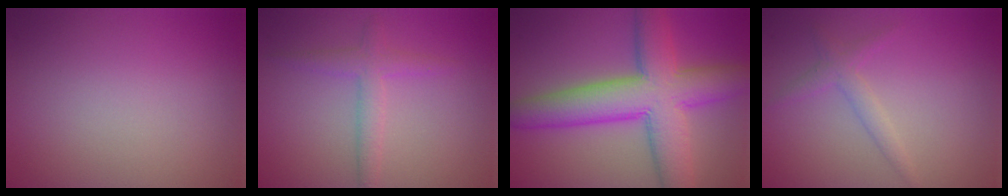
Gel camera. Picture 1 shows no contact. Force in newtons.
{"total": 2.3, "press": 2.3, "slide": 0.1}
{"total": 9.5, "press": 9.5, "slide": 0.2}
{"total": 1.7, "press": 1.7, "slide": 0.1}